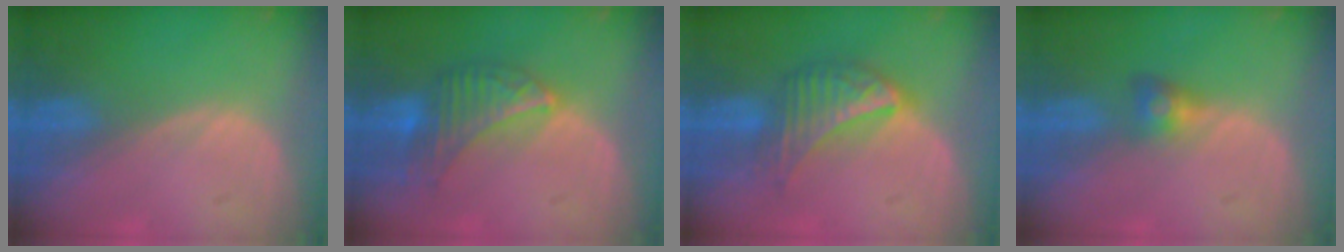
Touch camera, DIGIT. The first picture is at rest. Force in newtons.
{"total": 6.7, "press": 6.5, "slide": 1.5}
{"total": 7.5, "press": 6.6, "slide": 3.6}
{"total": 2.8, "press": 2.6, "slide": 0.9}